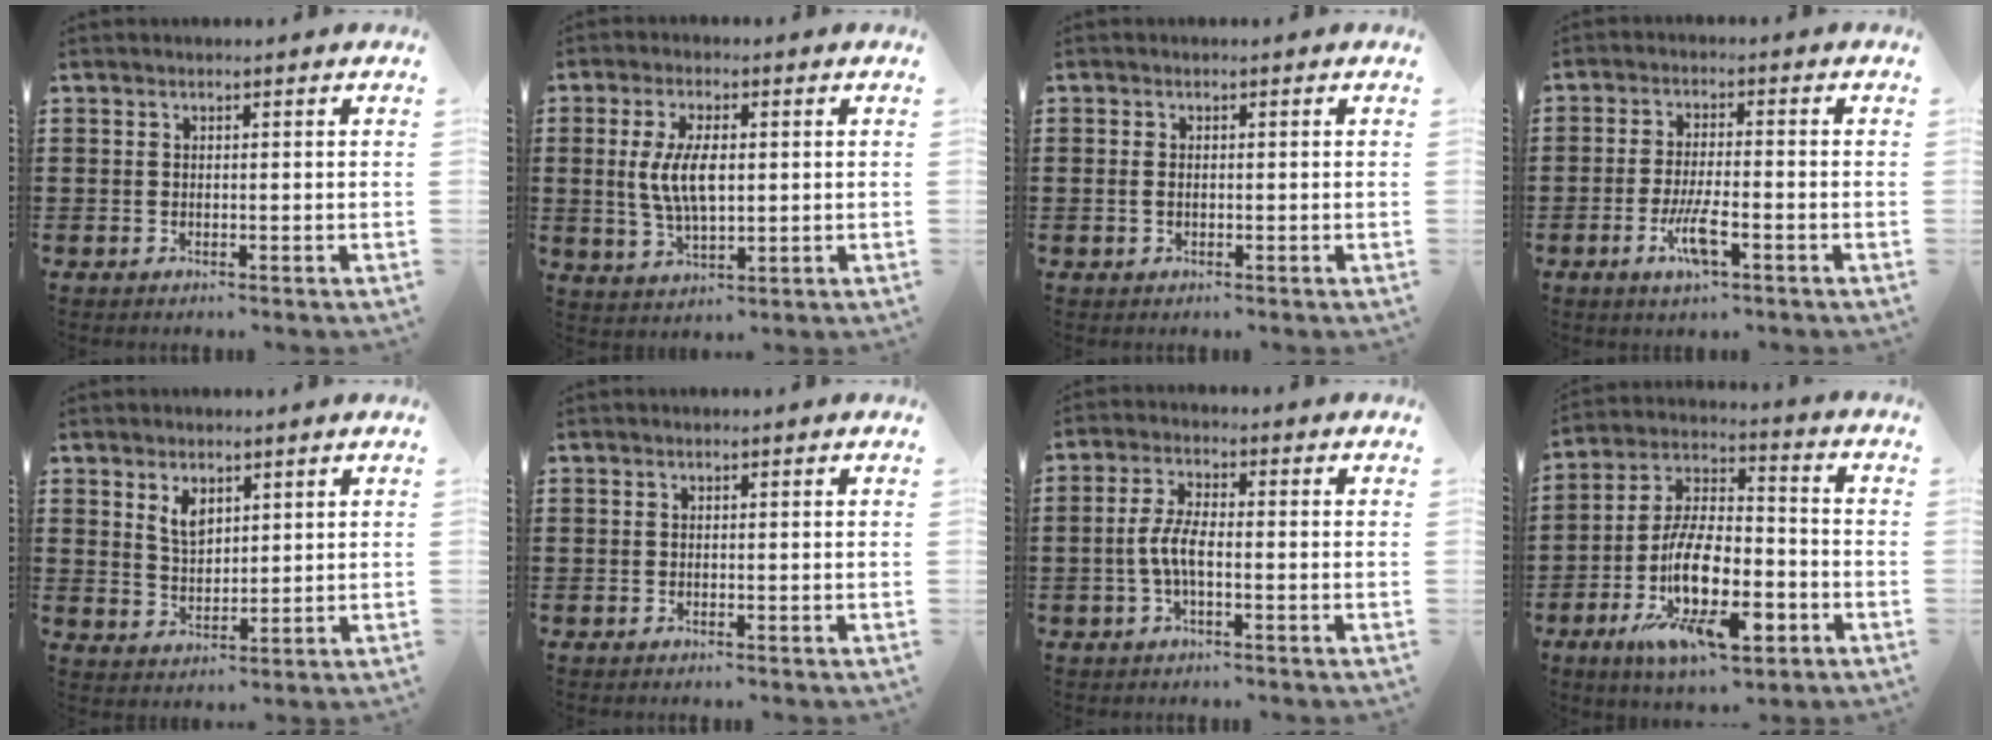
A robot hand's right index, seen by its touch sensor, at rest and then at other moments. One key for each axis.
{"total": 7.1, "fx": 0.4, "fy": 3.1, "fz": 6.3, "tx": -0.136, "ty": 0.005, "tz": 0.003}
{"total": 1.0, "fx": -0.1, "fy": 0.7, "fz": 0.8, "tx": -0.017, "ty": 0.006, "tz": -0.003}
{"total": 5.8, "fx": -2.6, "fy": 1.4, "fz": 5.0, "tx": -0.109, "ty": -0.010, "tz": -0.051}
{"total": 4.0, "fx": 2.4, "fy": 2.2, "fz": 2.3, "tx": -0.053, "ty": 0.007, "tz": 0.044}
{"total": 0.0}
{"total": 4.7, "fx": -1.2, "fy": 1.5, "fz": 4.3, "tx": -0.112, "ty": -0.007, "tz": -0.032}
{"total": 15.8, "fx": -7.2, "fy": 6.6, "fz": 12.4, "tx": -0.239, "ty": 0.003, "tz": -0.128}